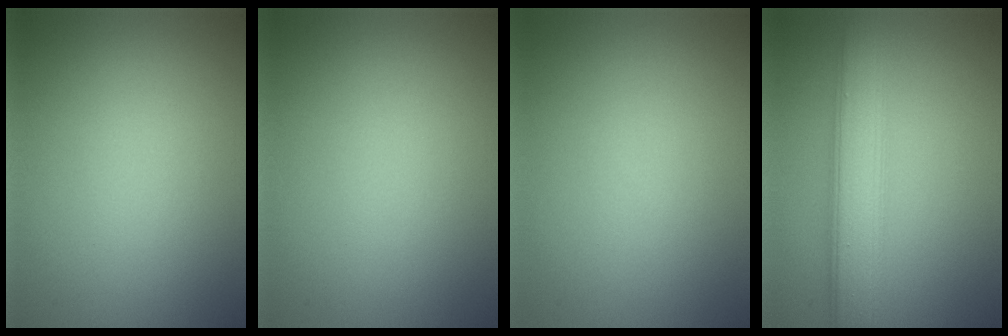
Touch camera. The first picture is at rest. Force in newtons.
{"total": 0.0}
{"total": 0.0}
{"total": 5.4, "press": 5.4, "slide": 0.1}